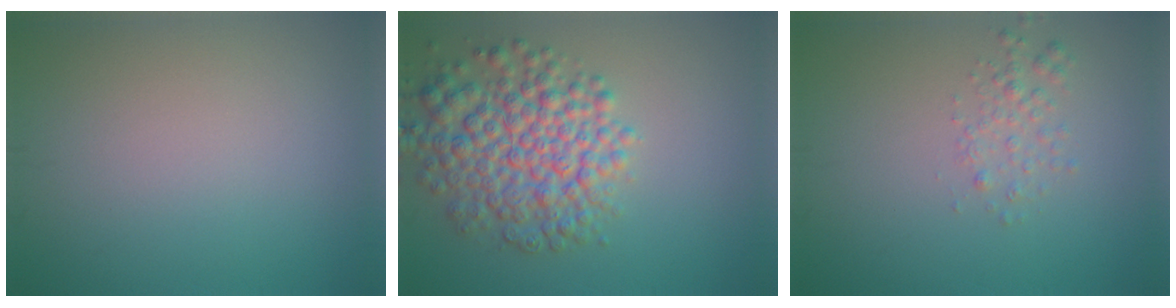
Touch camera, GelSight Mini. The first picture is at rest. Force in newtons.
{"total": 7.1, "press": 7.1, "slide": 0.2}
{"total": 1.6, "press": 1.6, "slide": 0.1}